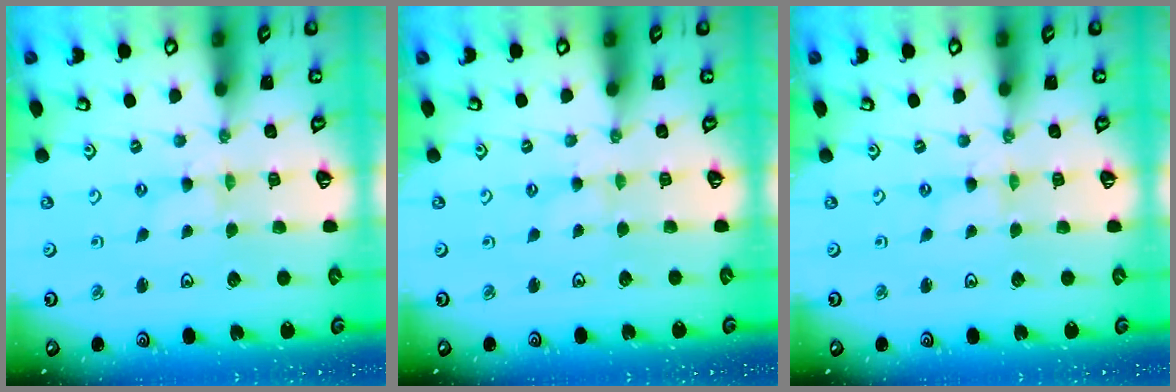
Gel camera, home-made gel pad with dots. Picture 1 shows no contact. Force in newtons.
{"total": 1.2, "press": 1.2, "slide": 0.3}
{"total": 0.0}